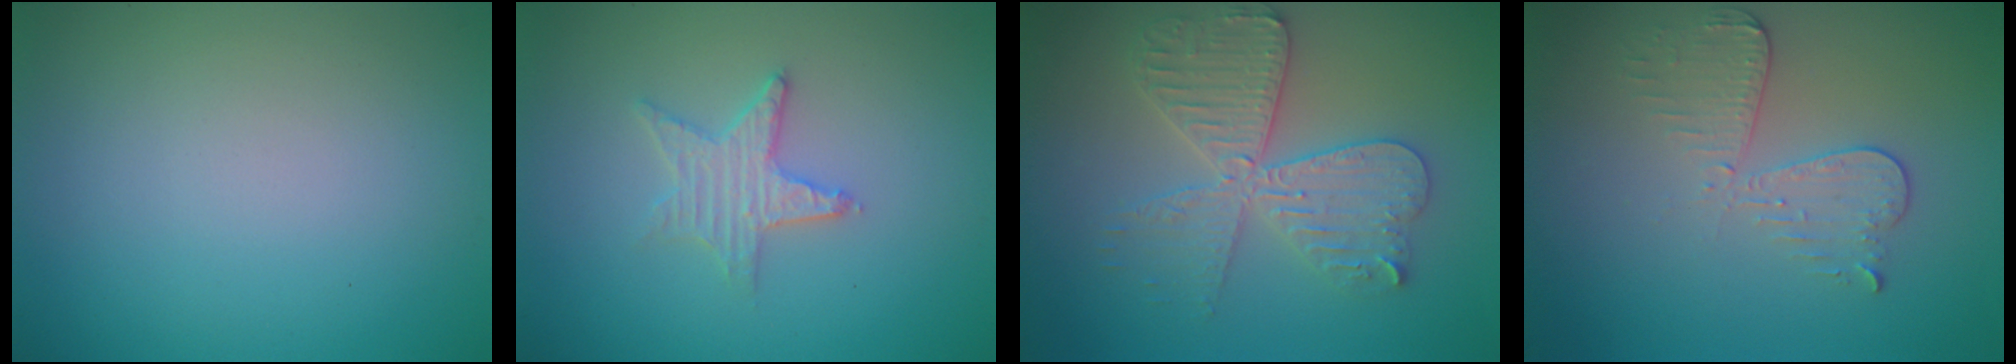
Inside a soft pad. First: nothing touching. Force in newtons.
{"total": 2.7, "press": 2.6, "slide": 0.5}
{"total": 5.5, "press": 5.5, "slide": 0.8}
{"total": 3.2, "press": 2.9, "slide": 1.3}